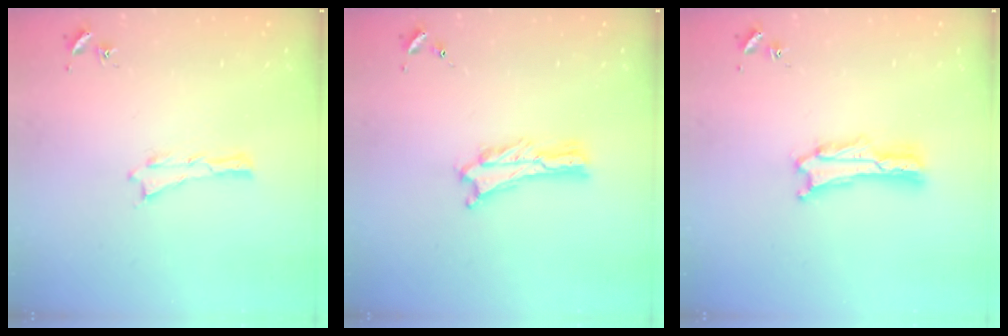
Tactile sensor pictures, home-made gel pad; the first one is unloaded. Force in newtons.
{"total": 1.3, "press": 1.3, "slide": 0.3}
{"total": 1.4, "press": 1.3, "slide": 0.2}